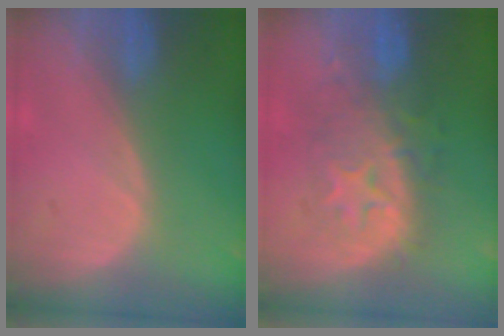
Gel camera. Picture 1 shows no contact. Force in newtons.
{"total": 8.3, "press": 8.3, "slide": 0.8}